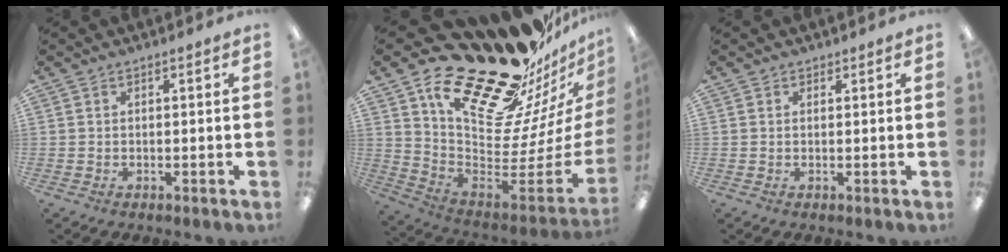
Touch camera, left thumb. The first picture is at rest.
{"total": 29.1, "force": [21.6, 12.5, 14.9], "torque": [-0.176, -0.182, 0.400]}
{"total": 0.6, "force": [0.4, 0.4, 0.0], "torque": [0.001, 0.000, 0.008]}